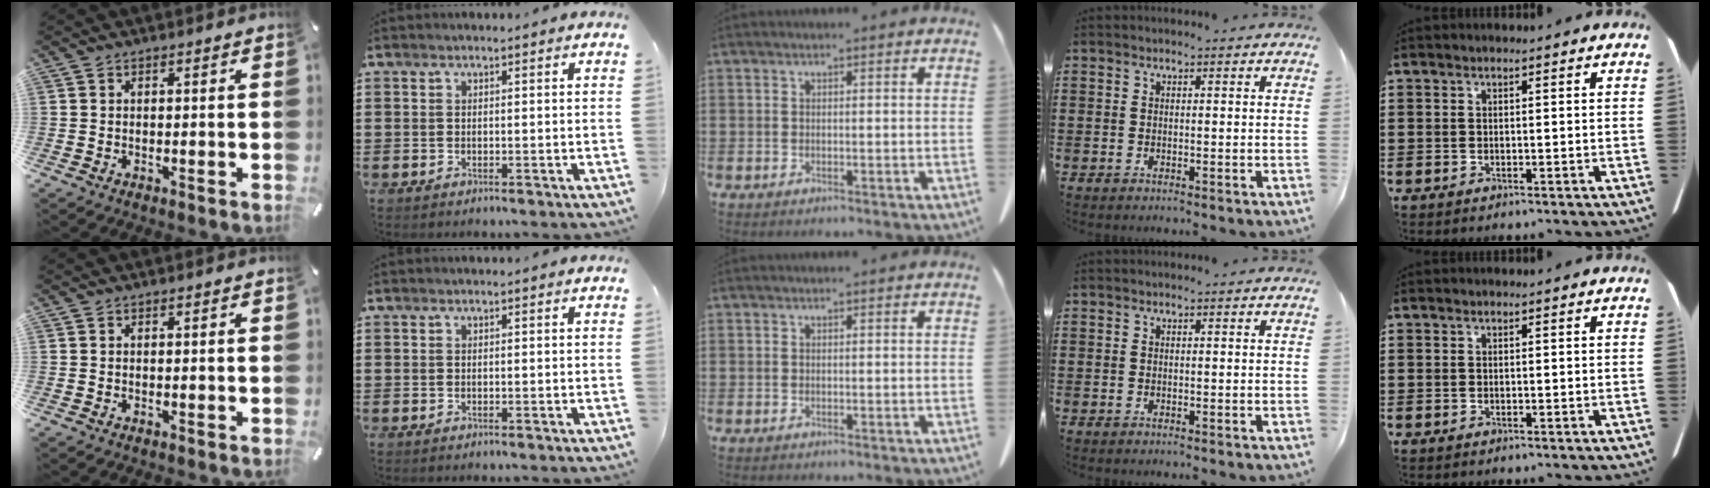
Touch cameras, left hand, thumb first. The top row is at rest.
{}